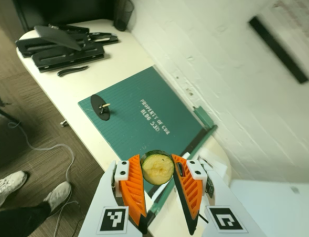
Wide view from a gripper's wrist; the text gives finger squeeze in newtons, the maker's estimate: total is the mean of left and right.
{"total": 8.9, "left": 8.5, "right": 9.3}